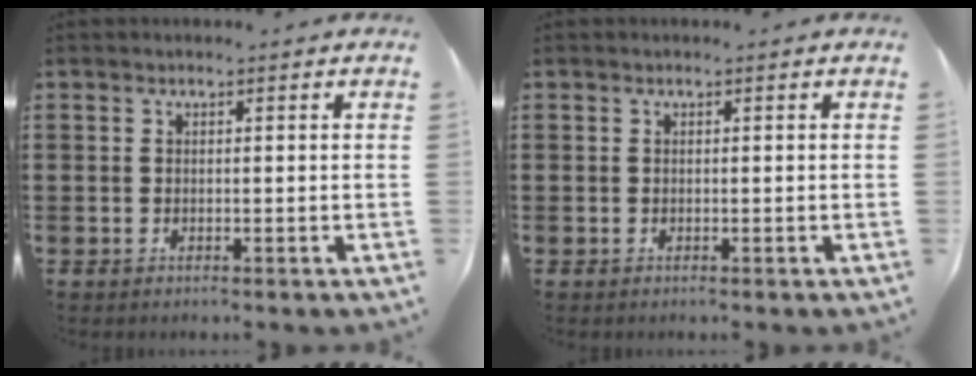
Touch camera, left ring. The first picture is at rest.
{"total": 0.0}